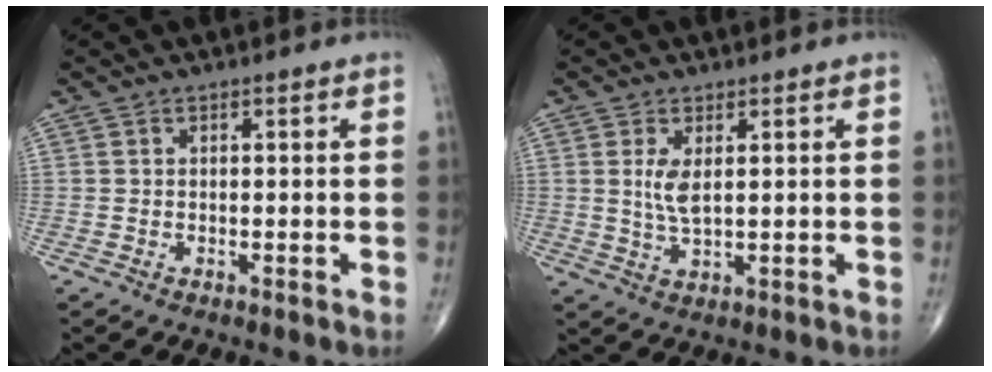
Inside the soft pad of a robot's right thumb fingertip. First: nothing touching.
{"total": 4.3, "force": [1.1, 1.6, 3.8], "torque": [-0.079, -0.012, 0.029]}